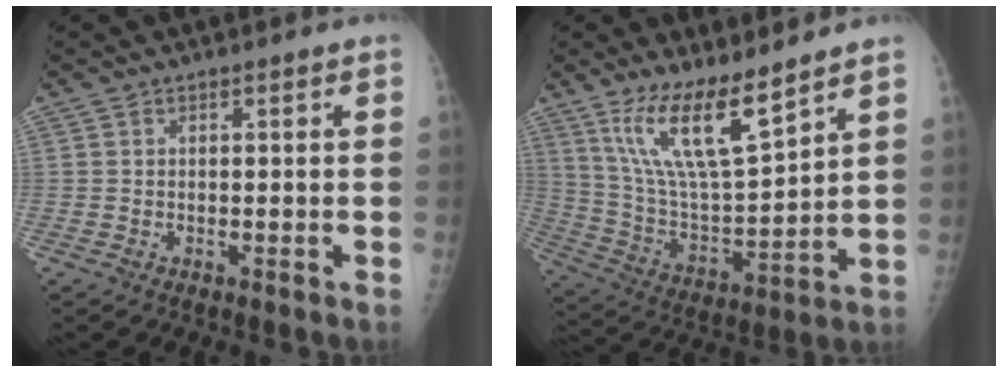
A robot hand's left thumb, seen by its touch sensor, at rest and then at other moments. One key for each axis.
{"total": 14.8, "fx": 10.2, "fy": 3.4, "fz": 10.2, "tx": -0.174, "ty": -0.065, "tz": 0.207}